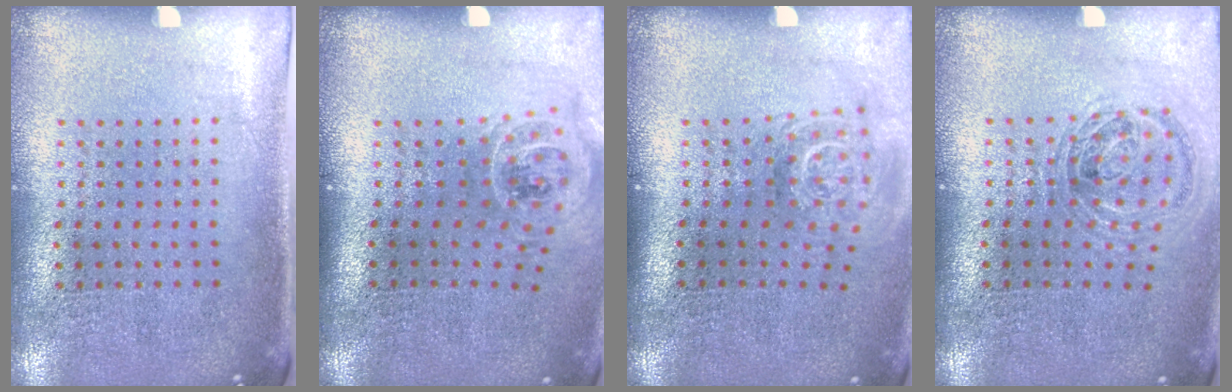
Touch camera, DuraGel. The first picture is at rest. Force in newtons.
{"total": 1.1, "press": 1.0, "slide": 0.5}
{"total": 1.9, "press": 1.3, "slide": 1.4}
{"total": 1.1, "press": 1.0, "slide": 0.3}